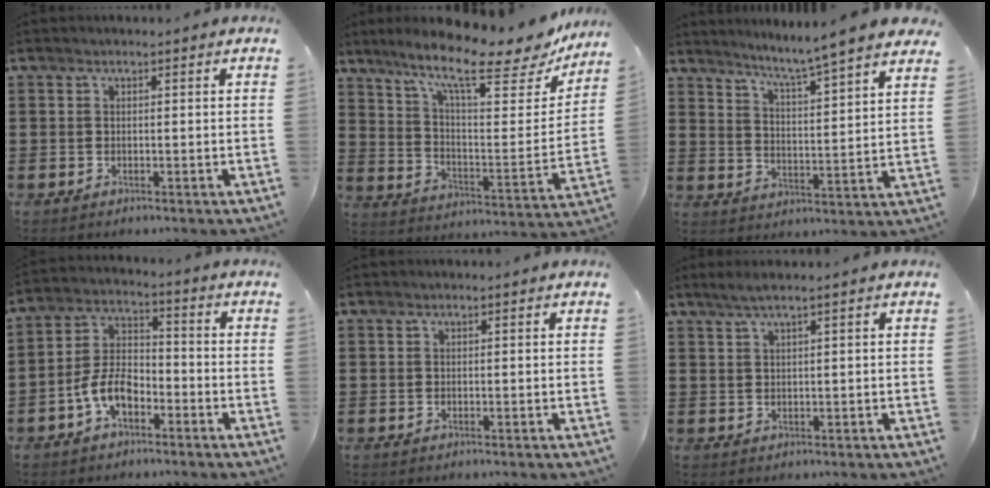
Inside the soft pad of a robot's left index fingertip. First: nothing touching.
{"total": 12.6, "force": [9.6, 1.9, 7.9], "torque": [-0.164, -0.055, 0.156]}
{"total": 5.6, "force": [5.0, -1.5, 2.2], "torque": [-0.064, -0.045, 0.077]}
{"total": 7.0, "force": [-3.8, 3.8, 4.6], "torque": [-0.112, 0.008, -0.078]}
{"total": 0.0}
{"total": 1.8, "force": [0.9, -0.2, 1.5], "torque": [-0.029, -0.001, 0.016]}